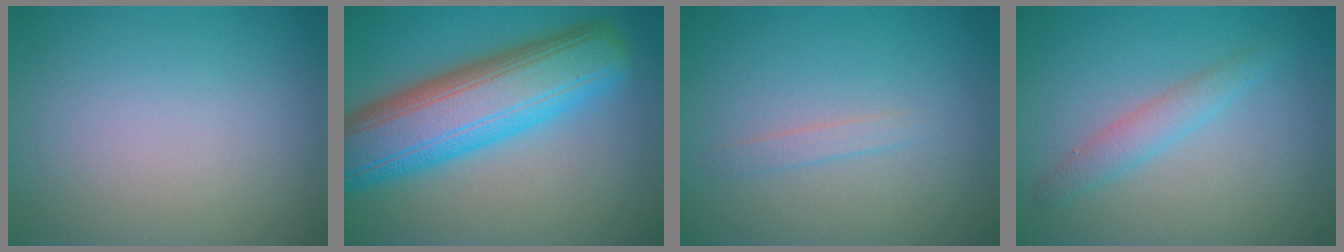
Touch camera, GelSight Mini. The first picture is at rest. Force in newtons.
{"total": 11.5, "press": 11.5, "slide": 0.5}
{"total": 0.9, "press": 0.8, "slide": 0.1}
{"total": 2.9, "press": 2.9, "slide": 0.4}